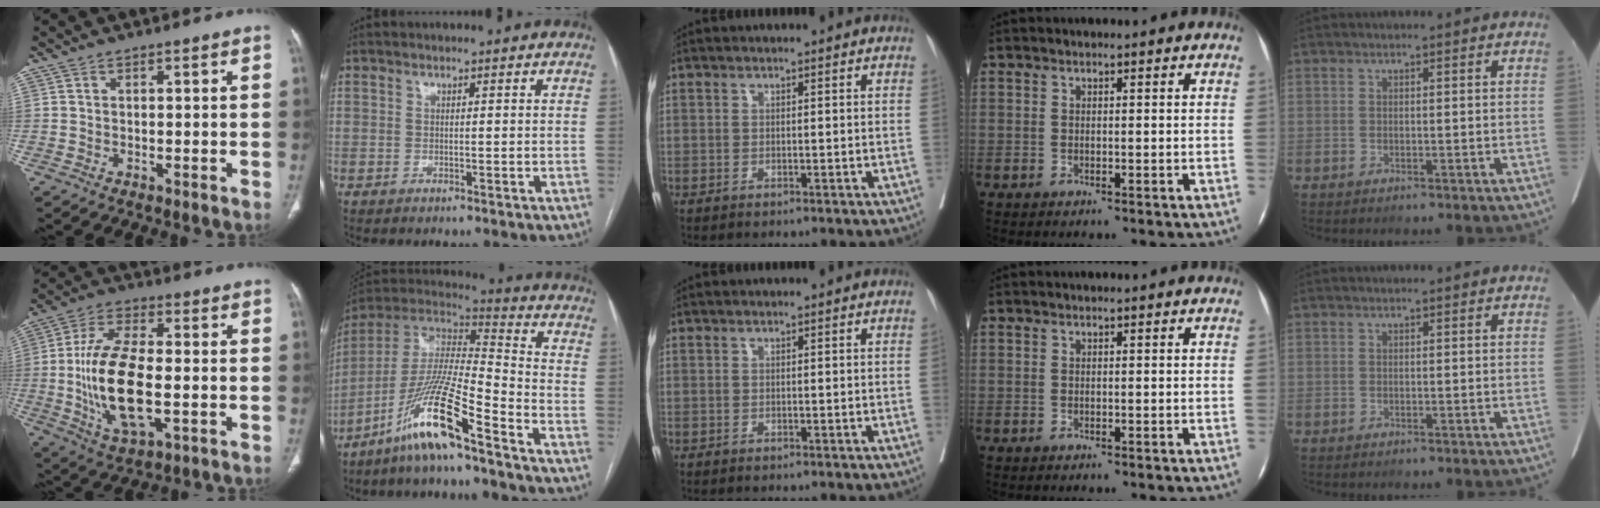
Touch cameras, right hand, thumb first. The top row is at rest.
{"thumb": {"total": 16.9, "force": [-2.1, 7.6, 15.0], "torque": [-0.293, 0.003, -0.035]}, "index": {"total": 15.1, "force": [-9.6, 0.6, 11.6], "torque": [-0.241, -0.009, -0.184]}}